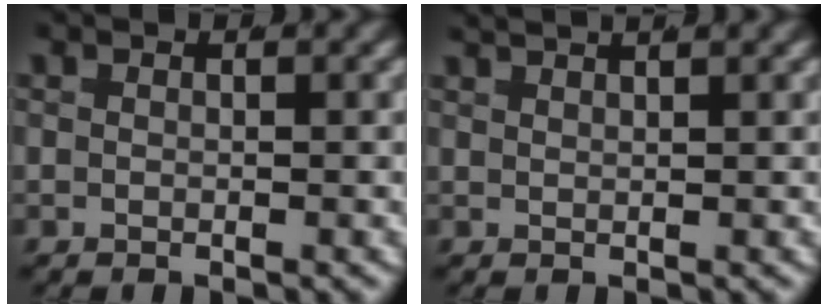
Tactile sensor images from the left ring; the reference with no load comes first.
{"total": 2.2, "force": [2.1, 0.0, 0.5], "torque": [-0.004, 0.009, 0.035]}